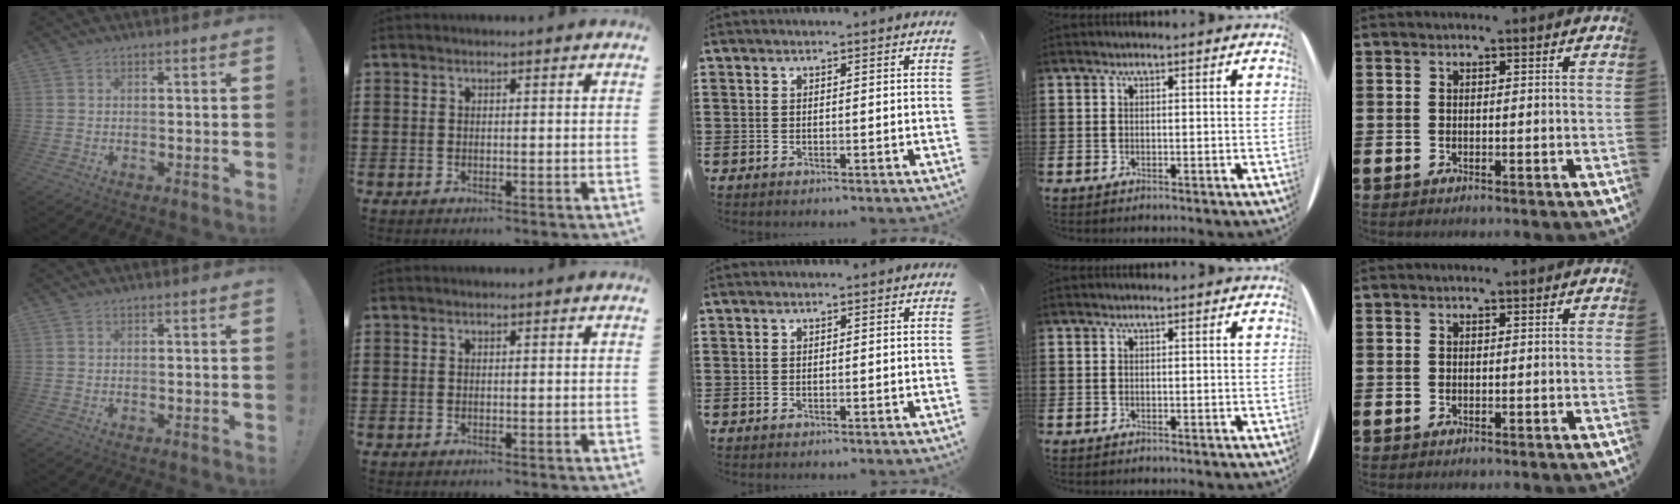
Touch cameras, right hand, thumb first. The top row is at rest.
{}